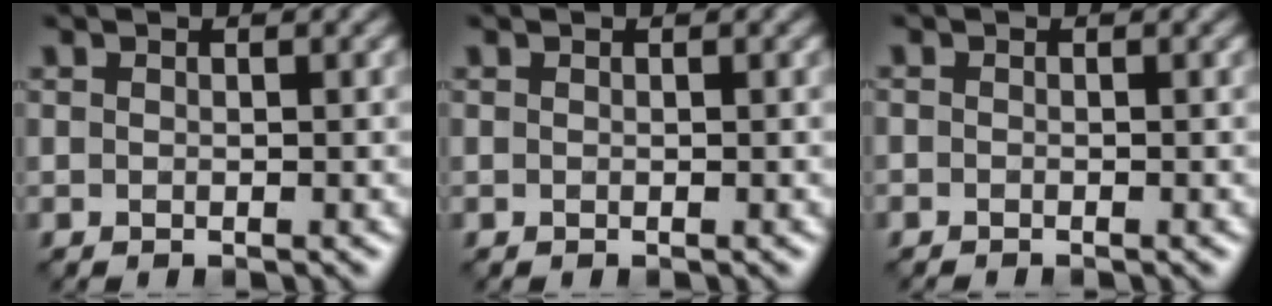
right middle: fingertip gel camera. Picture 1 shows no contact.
{"total": 0.0}
{"total": 0.6, "force": [-0.6, 0.1, 0.0], "torque": [0.001, -0.005, -0.012]}